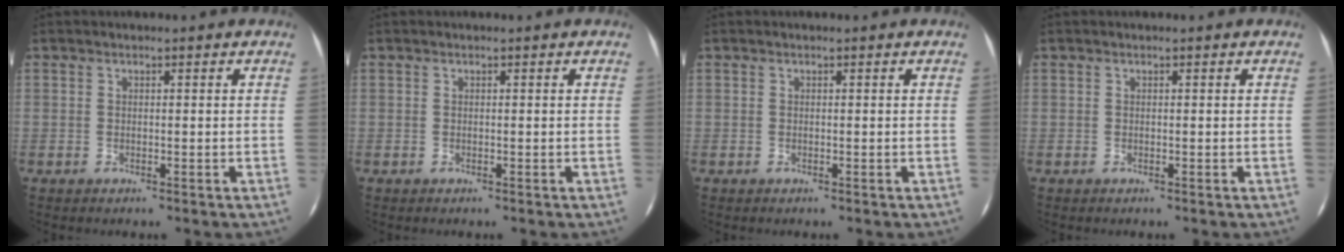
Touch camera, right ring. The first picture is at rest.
{"total": 0.0}
{"total": 0.0}
{"total": 0.0}